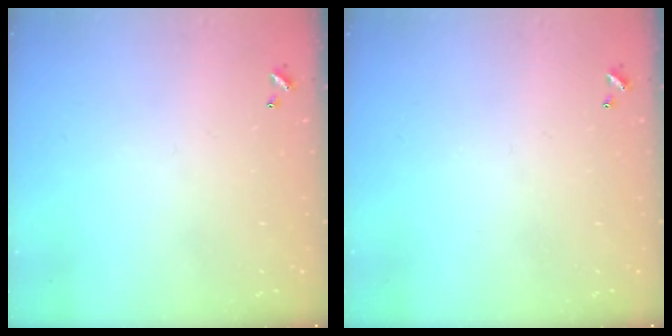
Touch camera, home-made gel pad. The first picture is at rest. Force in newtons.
{"total": 0.0}